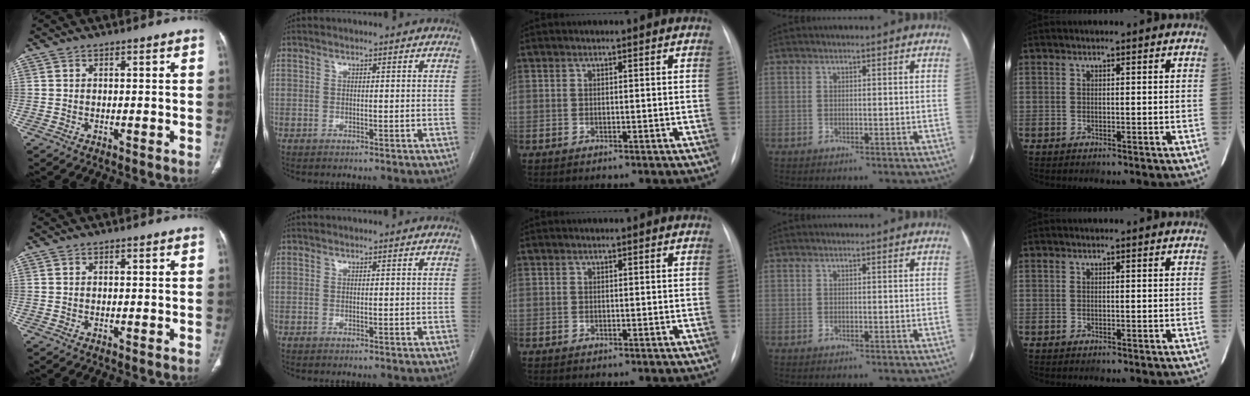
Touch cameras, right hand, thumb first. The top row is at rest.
{}